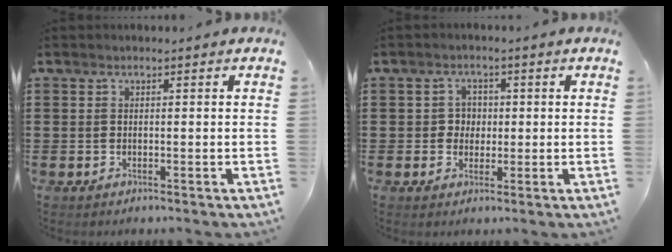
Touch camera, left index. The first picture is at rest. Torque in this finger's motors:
{"motor_torque": [0.09, 0.09, 0.05, 0.01]}